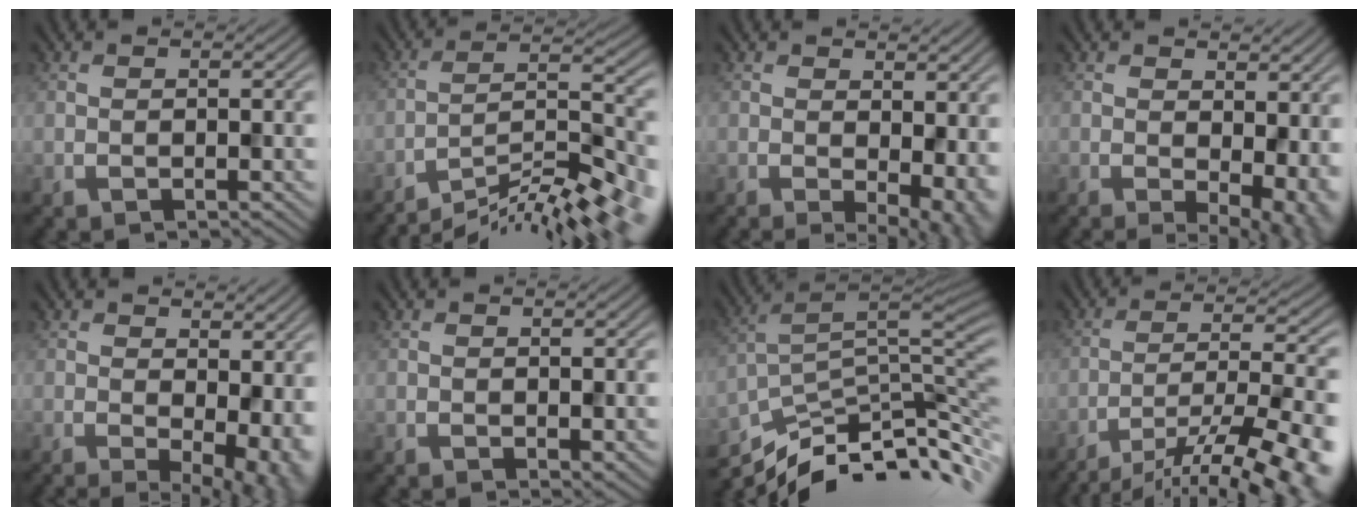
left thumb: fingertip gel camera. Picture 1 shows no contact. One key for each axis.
{"total": 12.5, "fx": -11.2, "fy": 1.1, "fz": 5.4, "tx": -0.078, "ty": 0.010, "tz": -0.163}
{"total": 4.0, "fx": 0.5, "fy": 2.0, "fz": 3.4, "tx": -0.041, "ty": -0.013, "tz": 0.027}
{"total": 4.7, "fx": 0.6, "fy": 2.4, "fz": 4.0, "tx": -0.044, "ty": -0.011, "tz": 0.032}
{"total": 6.5, "fx": 0.8, "fy": 3.3, "fz": 5.5, "tx": -0.058, "ty": -0.006, "tz": 0.041}
{"total": 1.2, "fx": -0.1, "fy": 0.6, "fz": 1.1, "tx": -0.020, "ty": -0.002, "tz": 0.009}
{"total": 10.0, "fx": -8.1, "fy": 2.2, "fz": 5.3, "tx": -0.094, "ty": 0.006, "tz": -0.134}
{"total": 14.2, "fx": -11.4, "fy": 3.0, "fz": 7.9, "tx": -0.104, "ty": -0.009, "tz": -0.155}